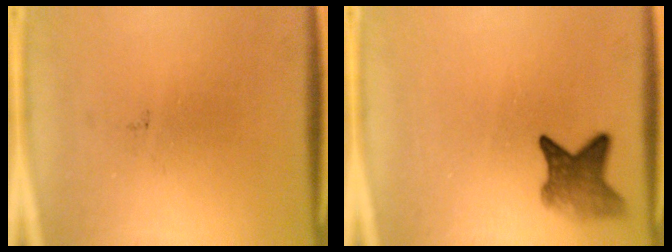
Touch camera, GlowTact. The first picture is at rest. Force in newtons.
{"total": 4.5}